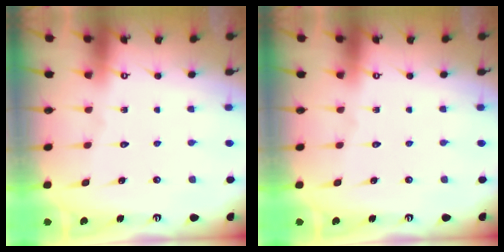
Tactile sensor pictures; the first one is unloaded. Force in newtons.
{"total": 0.0}